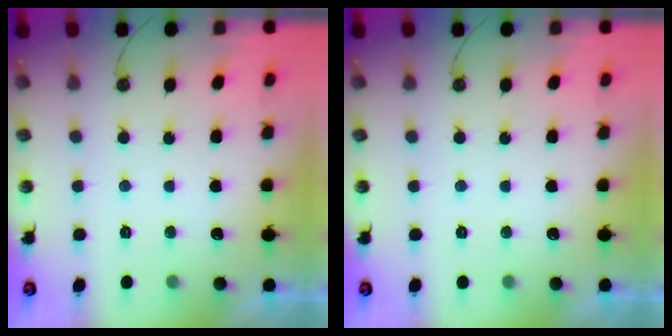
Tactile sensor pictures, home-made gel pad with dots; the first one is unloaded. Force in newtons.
{"total": 0.0}